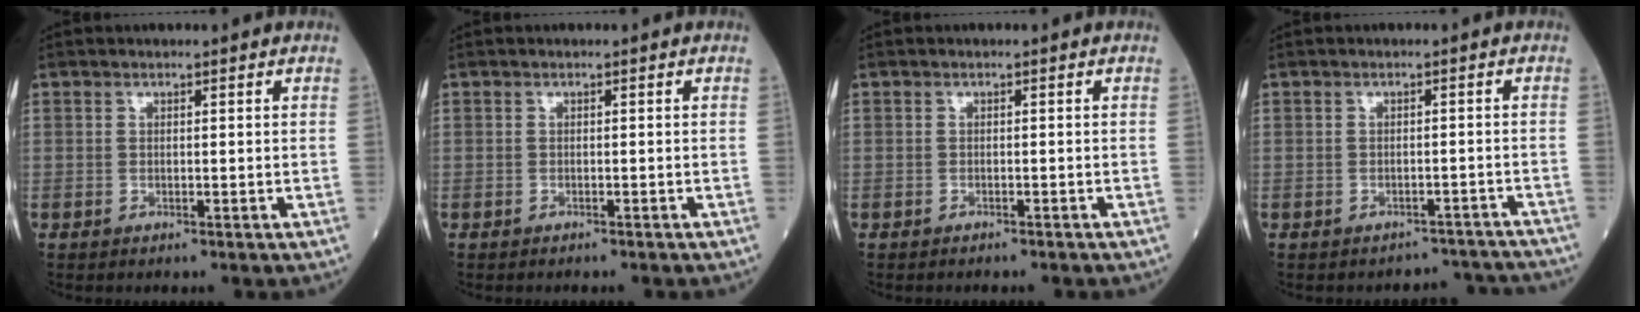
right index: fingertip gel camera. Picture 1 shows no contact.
{"total": 1.1, "force": [-1.0, 0.2, 0.4], "torque": [-0.015, -0.003, -0.012]}
{"total": 1.8, "force": [-1.7, 0.4, 0.6], "torque": [-0.017, -0.004, -0.019]}
{"total": 5.4, "force": [-5.0, 1.4, -1.3], "torque": [0.026, 0.026, -0.051]}